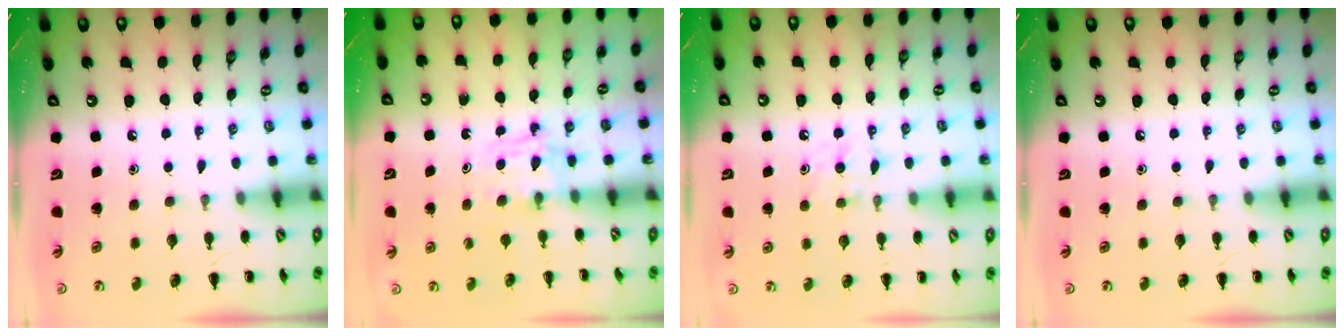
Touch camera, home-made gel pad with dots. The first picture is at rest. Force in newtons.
{"total": 3.5, "press": 3.4, "slide": 0.9}
{"total": 5.3, "press": 5.0, "slide": 1.7}
{"total": 0.0}